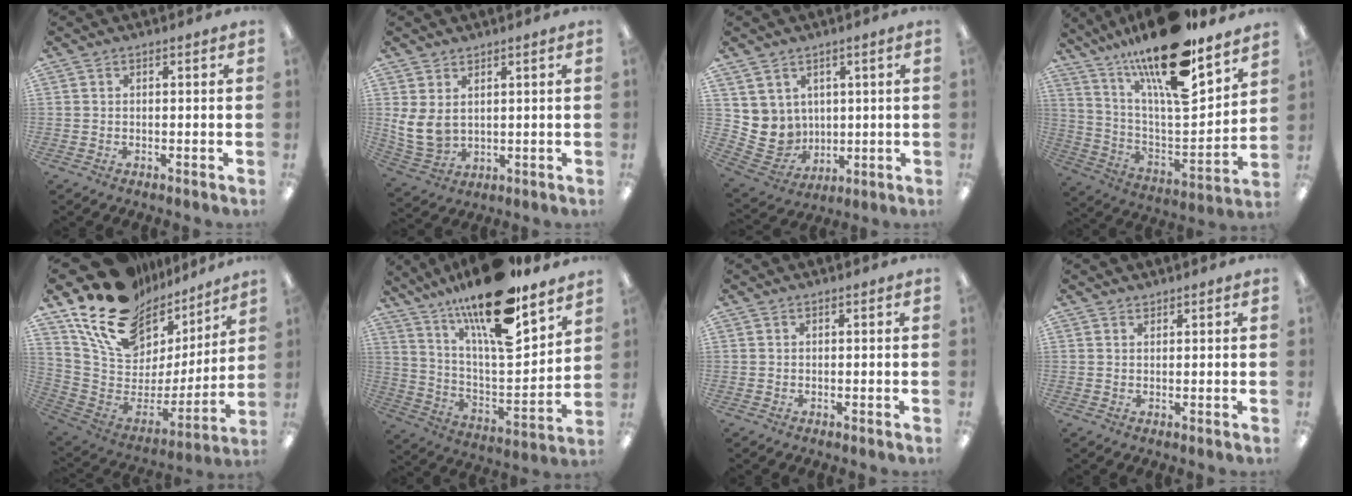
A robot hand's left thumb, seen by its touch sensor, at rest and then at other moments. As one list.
[{"total": 7.7, "force": [2.5, 5.5, 4.8], "torque": [-0.125, -0.013, 0.049]}, {"total": 7.0, "force": [3.4, 6.1, -0.2], "torque": [-0.031, -0.027, 0.077]}, {"total": 22.0, "force": [16.5, 5.3, 13.6], "torque": [-0.243, -0.120, 0.273]}, {"total": 19.8, "force": [14.1, 11.2, 8.1], "torque": [-0.146, -0.101, 0.262]}, {"total": 21.1, "force": [16.2, 4.9, 12.7], "torque": [-0.222, -0.114, 0.272]}, {"total": 0.0}, {"total": 0.9, "force": [0.9, 0.2, 0.0], "torque": [0.000, -0.001, 0.018]}]